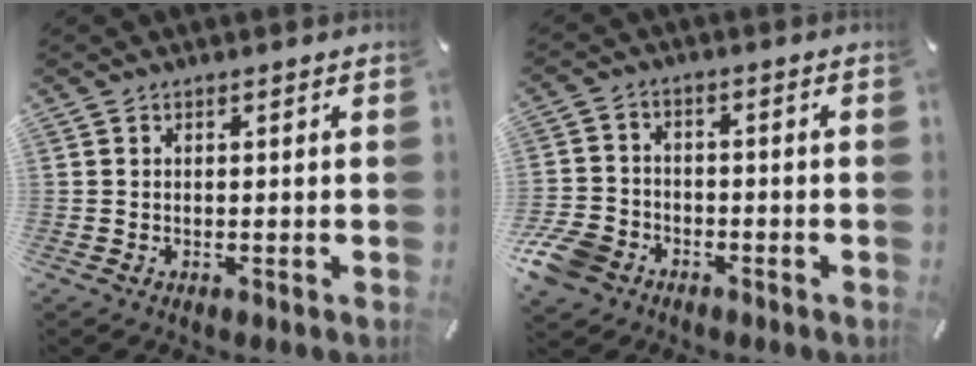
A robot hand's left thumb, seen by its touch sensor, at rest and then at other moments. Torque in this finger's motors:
{"motor_torque": [0.59, 0.84, 0.16, 0.12, 0.16]}